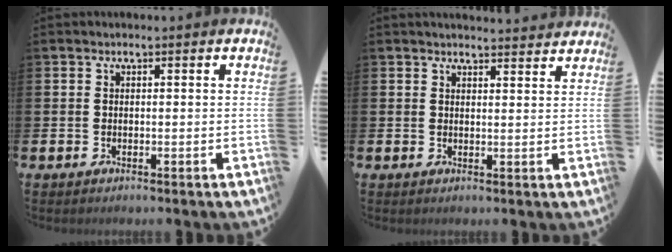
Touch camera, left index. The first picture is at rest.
{"total": 2.6, "force": [2.5, 0.2, 0.0], "torque": [0.008, -0.019, 0.043]}